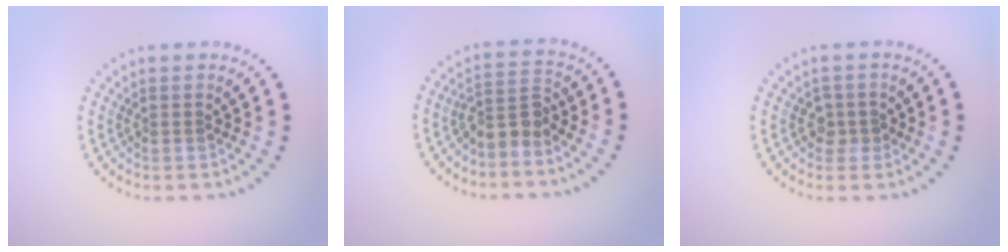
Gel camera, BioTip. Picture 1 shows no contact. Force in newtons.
{"total": 2.5, "press": 1.9, "slide": 1.7}
{"total": 1.4, "press": 1.2, "slide": 0.7}